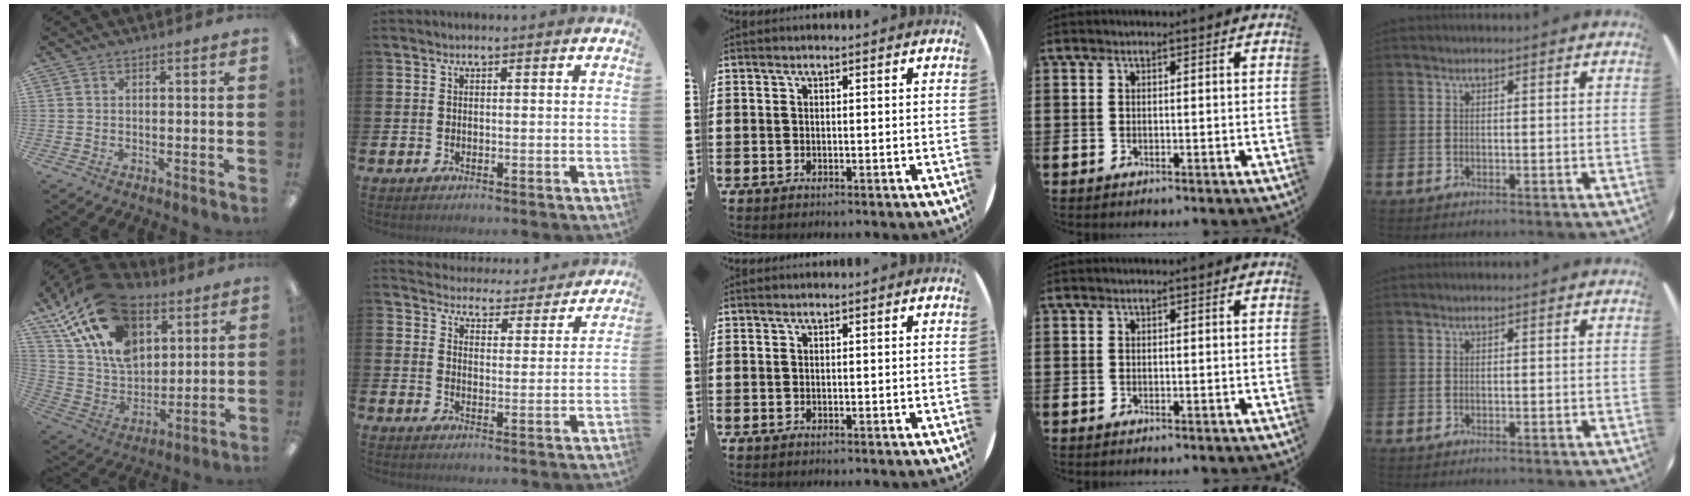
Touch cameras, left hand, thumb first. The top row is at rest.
{"thumb": {"total": 22.1, "force": [12.1, 13.4, 12.7], "torque": [-0.270, -0.061, 0.217]}, "index": {"total": 4.3, "force": [4.2, 0.7, -0.1], "torque": [-0.011, -0.043, 0.068]}}